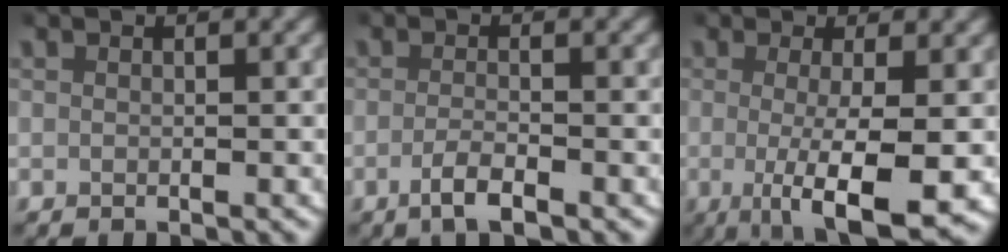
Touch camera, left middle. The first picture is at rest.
{"total": 2.1, "force": [-1.3, 0.5, 1.6], "torque": [-0.036, -0.010, -0.021]}
{"total": 6.7, "force": [-2.6, 1.8, 6.0], "torque": [-0.108, -0.029, -0.021]}